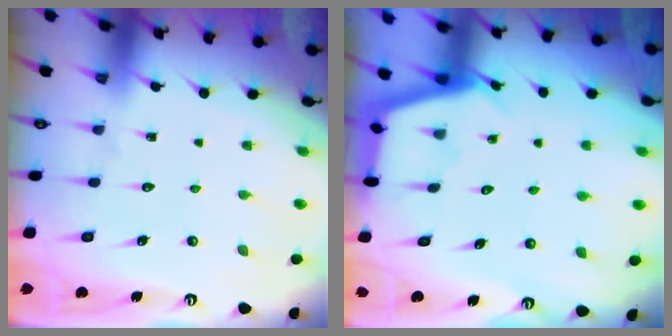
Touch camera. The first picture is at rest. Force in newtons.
{"total": 2.8, "press": 2.8, "slide": 0.3}